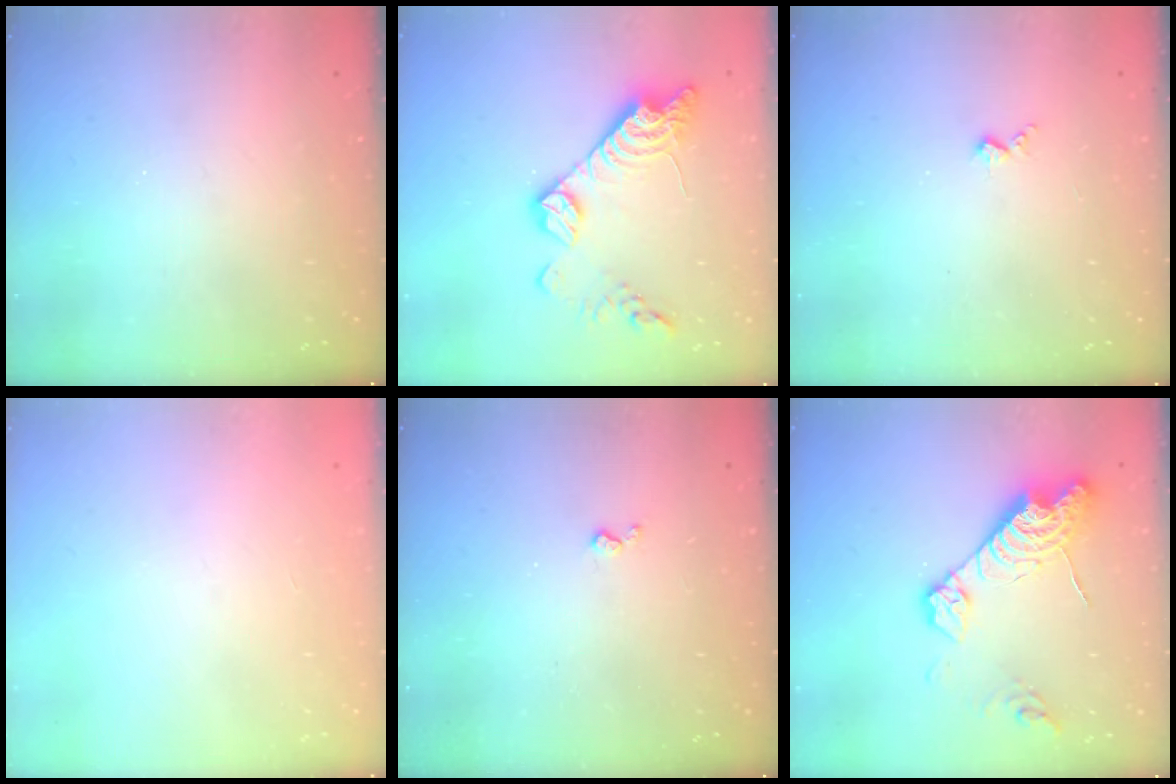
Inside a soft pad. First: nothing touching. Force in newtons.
{"total": 15.1, "press": 15.0, "slide": 1.0}
{"total": 3.4, "press": 3.4, "slide": 0.5}
{"total": 0.0}
{"total": 2.9, "press": 2.9, "slide": 0.5}
{"total": 15.4, "press": 15.3, "slide": 1.6}